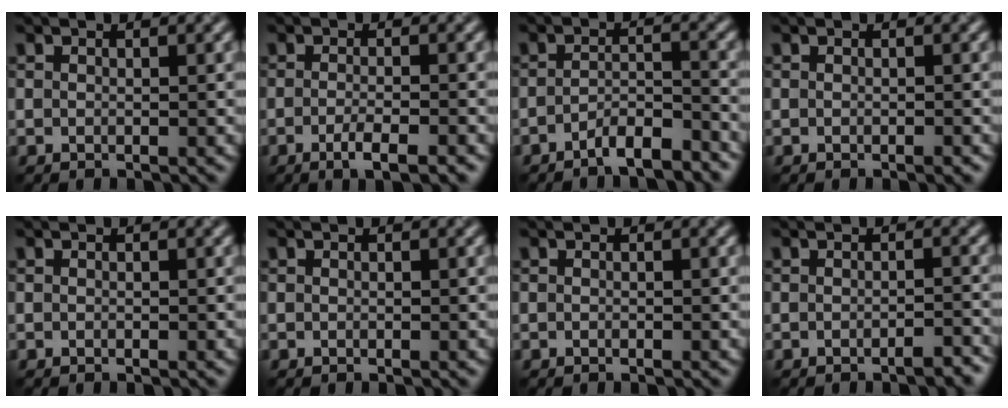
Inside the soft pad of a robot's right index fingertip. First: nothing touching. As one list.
[{"total": 2.9, "force": [-1.5, 0.8, 2.4], "torque": [-0.036, 0.000, -0.030]}, {"total": 4.2, "force": [-3.4, 0.9, 2.2], "torque": [-0.033, 0.008, -0.059]}, {"total": 0.9, "force": [-0.4, 0.2, 0.8], "torque": [-0.008, -0.001, -0.003]}, {"total": 0.0}, {"total": 0.0}, {"total": 0.0}, {"total": 2.3, "force": [-1.3, 0.6, 1.8], "torque": [-0.021, 0.001, -0.016]}]